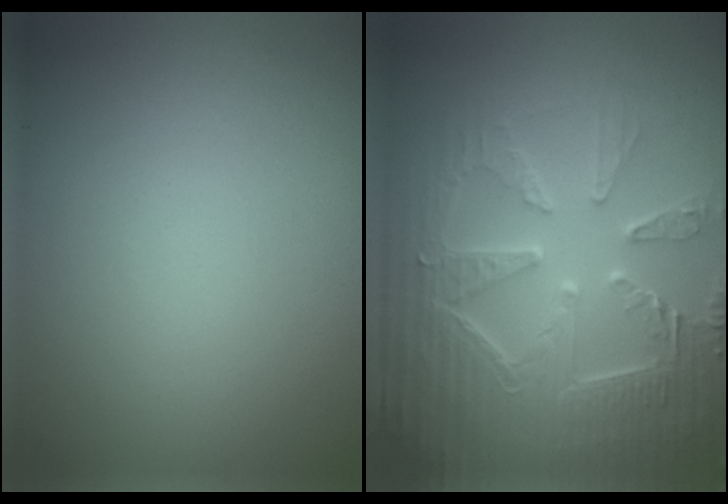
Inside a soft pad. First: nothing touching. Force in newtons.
{"total": 8.4, "press": 6.3, "slide": 5.7}